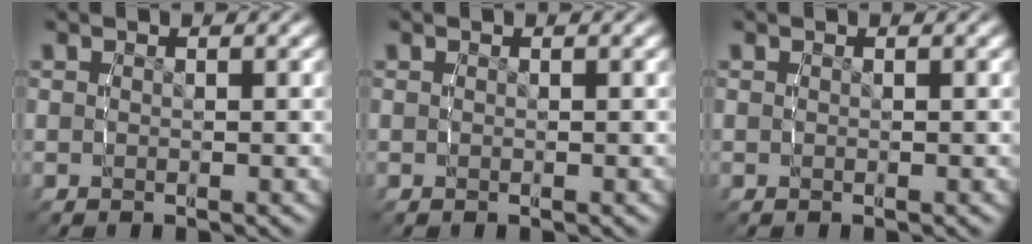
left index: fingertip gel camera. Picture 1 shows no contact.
{"total": 0.0}
{"total": 0.0}